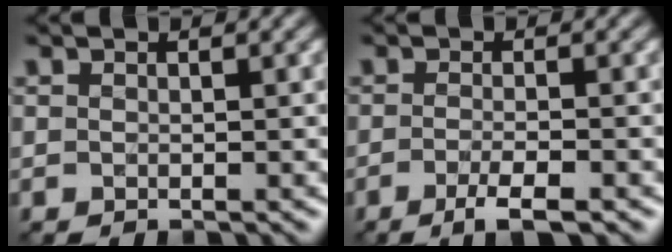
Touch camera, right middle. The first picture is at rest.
{"total": 3.0, "force": [-1.6, 0.6, 2.4], "torque": [-0.041, -0.001, -0.036]}